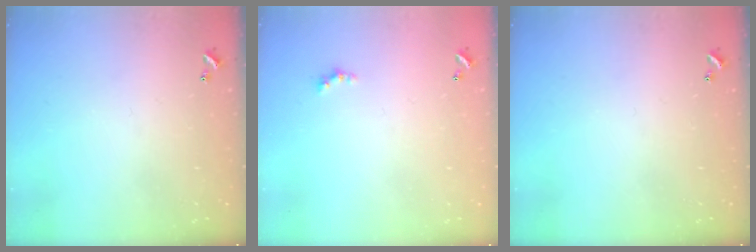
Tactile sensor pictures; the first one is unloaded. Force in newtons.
{"total": 1.3, "press": 1.2, "slide": 0.4}
{"total": 0.0}